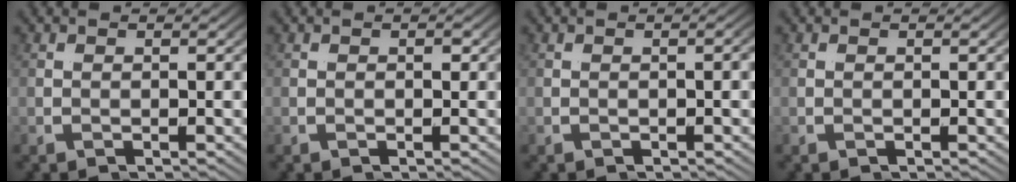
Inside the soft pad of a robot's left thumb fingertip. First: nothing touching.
{"total": 0.0}
{"total": 0.7, "force": [-0.4, 0.1, 0.6], "torque": [-0.012, -0.004, -0.004]}
{"total": 0.0}